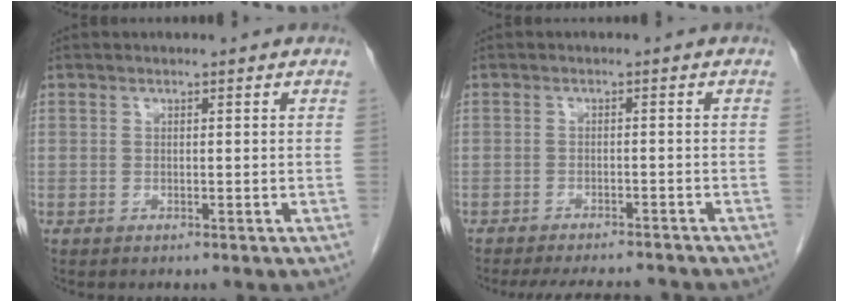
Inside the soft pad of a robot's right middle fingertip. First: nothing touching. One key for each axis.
{"total": 8.5, "fx": -8.0, "fy": 1.6, "fz": 2.6, "tx": -0.041, "ty": -0.005, "tz": -0.104}